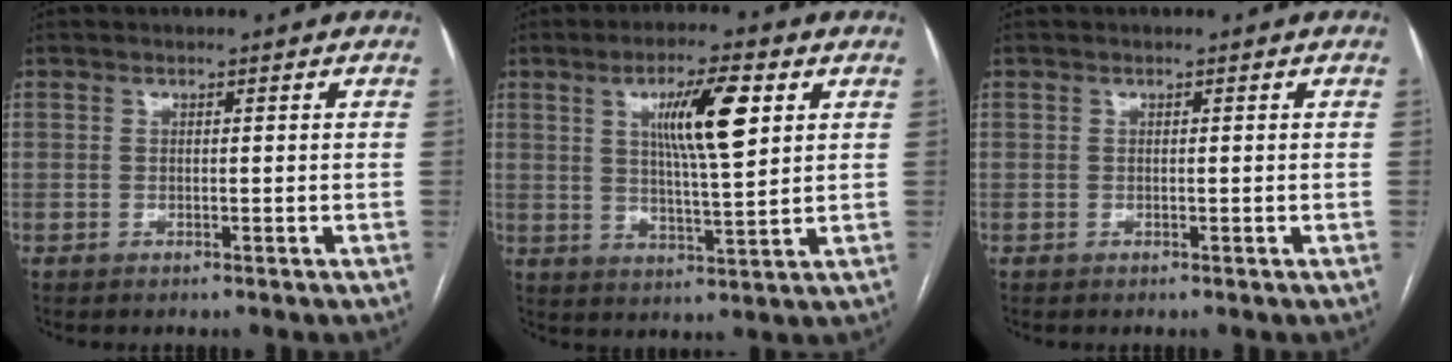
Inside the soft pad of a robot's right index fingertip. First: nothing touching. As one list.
[{"total": 10.2, "force": [3.6, 1.2, 9.4], "torque": [-0.161, 0.003, 0.062]}, {"total": 0.0}]